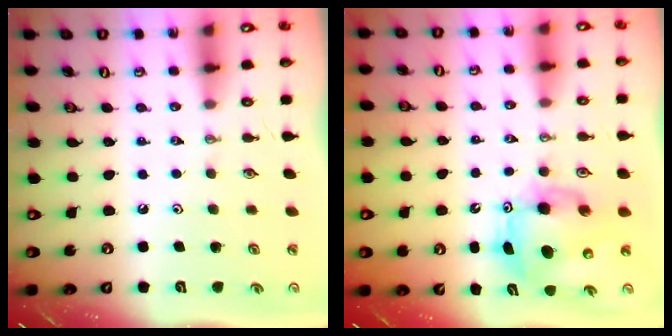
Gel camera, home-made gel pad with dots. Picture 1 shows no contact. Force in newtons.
{"total": 9.0, "press": 8.9, "slide": 1.5}